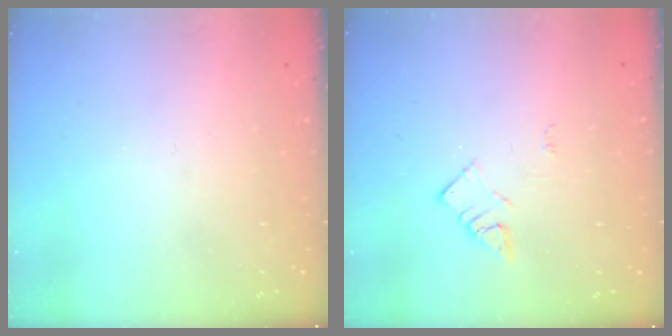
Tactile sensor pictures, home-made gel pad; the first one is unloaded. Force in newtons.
{"total": 2.9, "press": 2.9, "slide": 0.2}